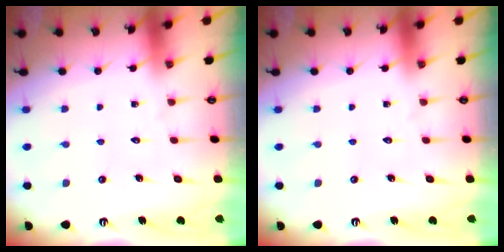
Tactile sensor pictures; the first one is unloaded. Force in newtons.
{"total": 0.0}